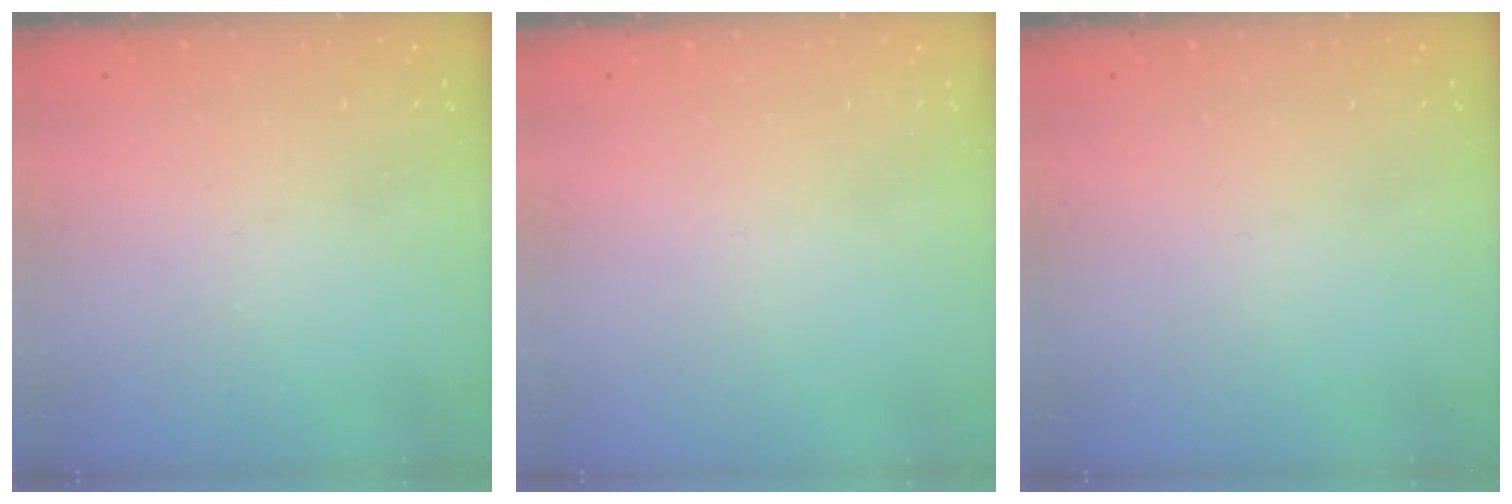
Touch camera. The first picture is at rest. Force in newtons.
{"total": 1.5, "press": 1.5, "slide": 0.1}
{"total": 0.0}